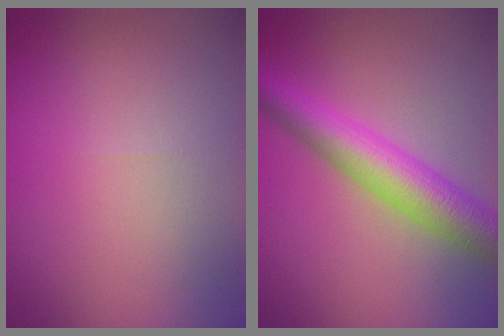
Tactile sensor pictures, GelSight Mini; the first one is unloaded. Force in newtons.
{"total": 6.2, "press": 6.2, "slide": 0.1}